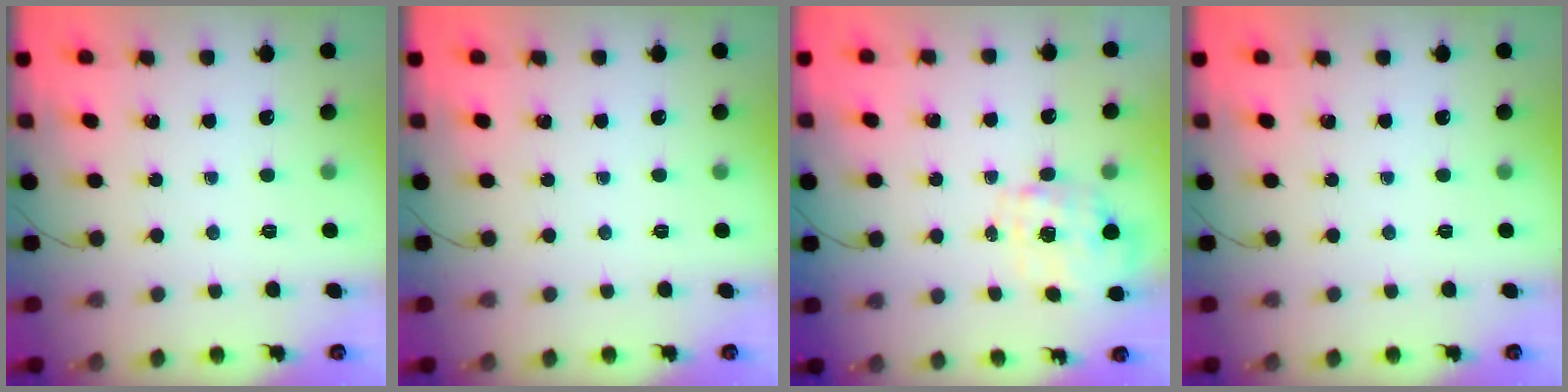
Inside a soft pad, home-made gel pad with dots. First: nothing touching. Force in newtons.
{"total": 0.0}
{"total": 1.5, "press": 1.5, "slide": 0.5}
{"total": 0.0}